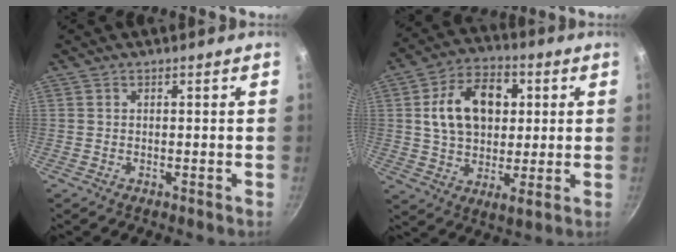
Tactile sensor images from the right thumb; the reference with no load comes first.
{"total": 16.1, "force": [3.5, 10.7, 11.4], "torque": [-0.163, 0.002, 0.049]}